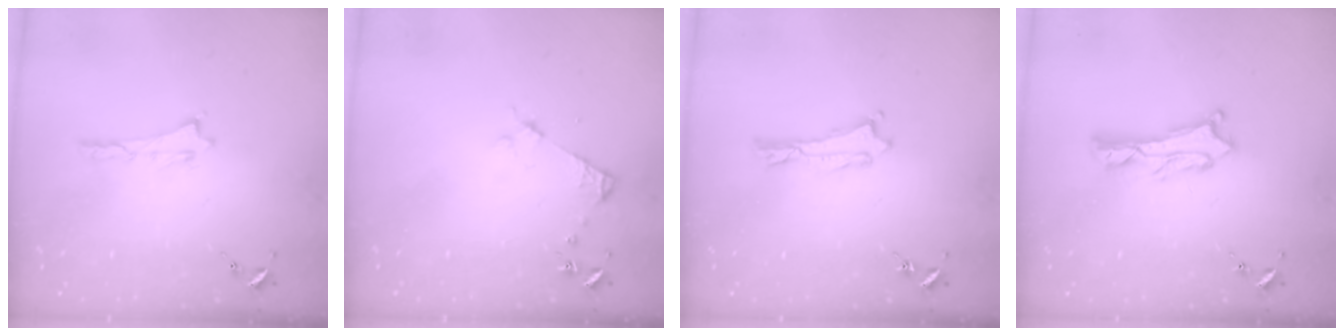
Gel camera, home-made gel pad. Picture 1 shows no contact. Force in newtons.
{"total": 3.2, "press": 3.2, "slide": 0.4}
{"total": 0.0}
{"total": 2.0, "press": 2.0, "slide": 0.2}